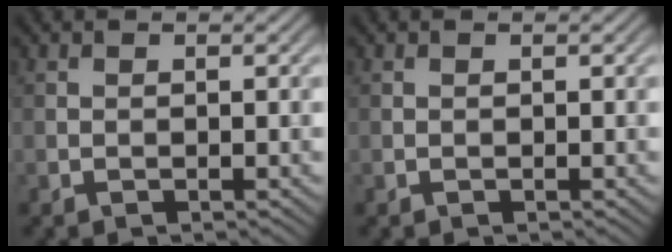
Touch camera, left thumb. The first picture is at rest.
{"total": 0.0}